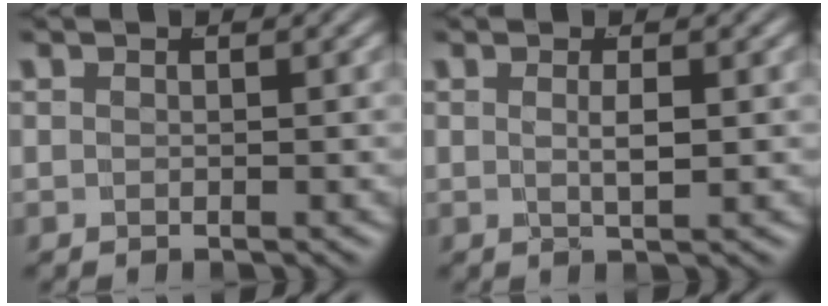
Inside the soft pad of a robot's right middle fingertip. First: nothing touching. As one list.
[{"total": 1.6, "force": [0.2, -0.3, 1.5], "torque": [-0.026, -0.011, 0.012]}]